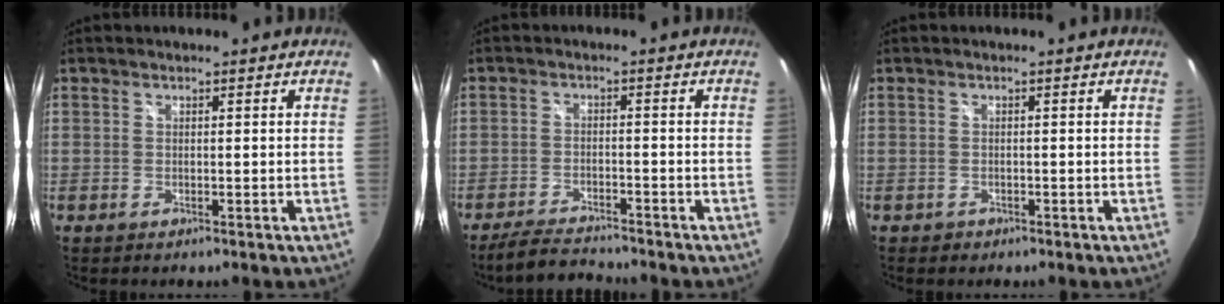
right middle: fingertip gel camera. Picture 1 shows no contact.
{"total": 6.8, "force": [-6.3, 0.9, 2.2], "torque": [-0.066, -0.009, -0.109]}
{"total": 1.2, "force": [-0.7, 1.0, 0.2], "torque": [-0.007, -0.002, -0.008]}